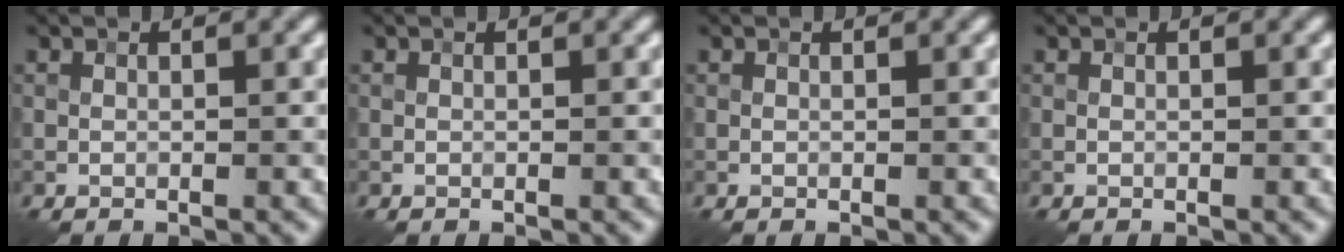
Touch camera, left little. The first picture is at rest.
{"total": 0.0}
{"total": 0.0}
{"total": 0.0}